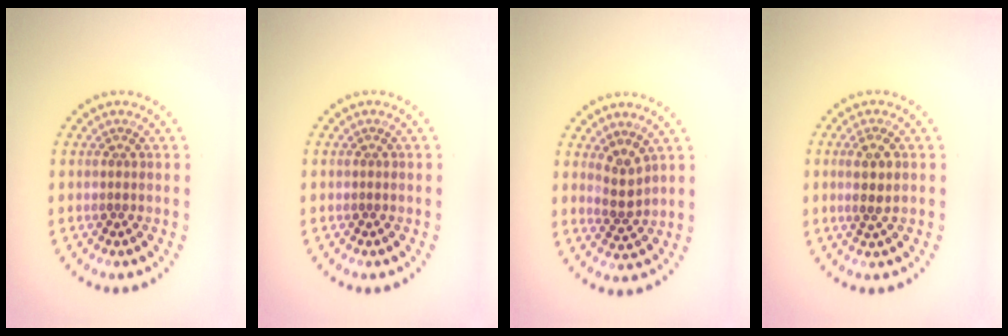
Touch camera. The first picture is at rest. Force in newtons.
{"total": 0.0}
{"total": 1.9, "press": 1.6, "slide": 1.1}
{"total": 2.4, "press": 2.2, "slide": 0.8}